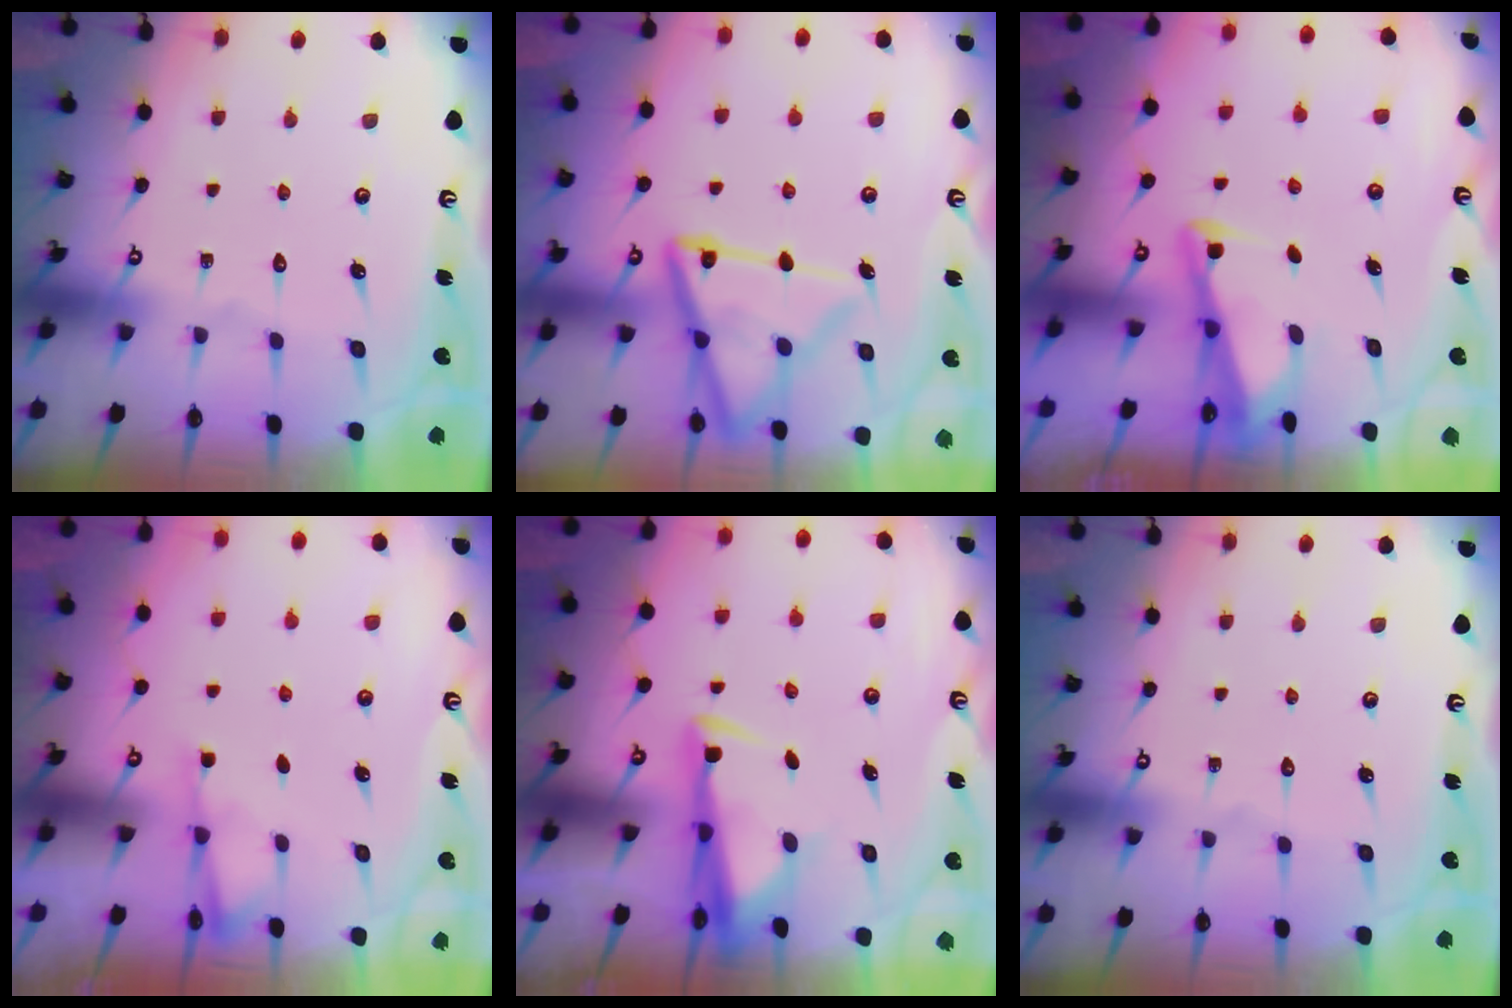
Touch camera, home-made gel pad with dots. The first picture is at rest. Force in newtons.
{"total": 16.2, "press": 16.1, "slide": 1.6}
{"total": 2.7, "press": 2.7, "slide": 0.3}
{"total": 3.2, "press": 3.2, "slide": 0.5}
{"total": 3.4, "press": 3.3, "slide": 1.0}
{"total": 0.0}